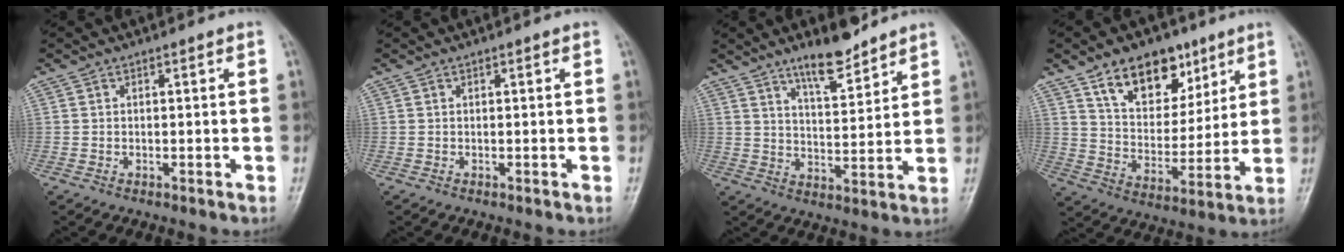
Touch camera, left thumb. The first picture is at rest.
{"total": 0.0}
{"total": 9.3, "force": [7.1, 2.5, 5.3], "torque": [-0.072, -0.055, 0.123]}
{"total": 14.9, "force": [9.1, 9.0, 7.7], "torque": [-0.077, -0.050, 0.158]}